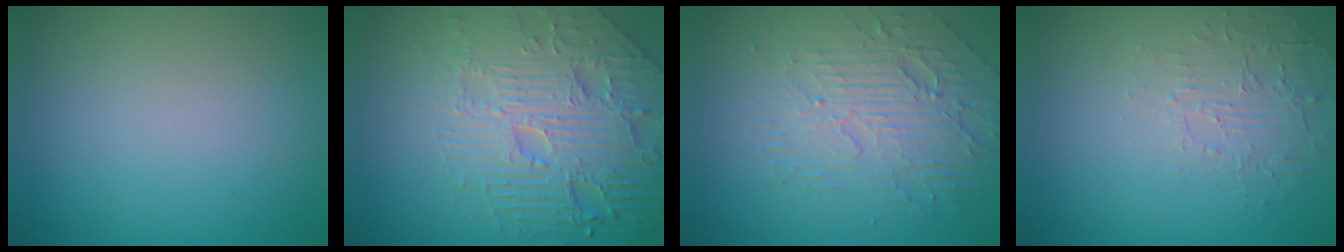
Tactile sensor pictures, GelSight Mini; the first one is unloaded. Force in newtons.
{"total": 7.4, "press": 6.0, "slide": 4.4}
{"total": 4.5, "press": 3.9, "slide": 2.3}
{"total": 1.9, "press": 0.8, "slide": 1.7}